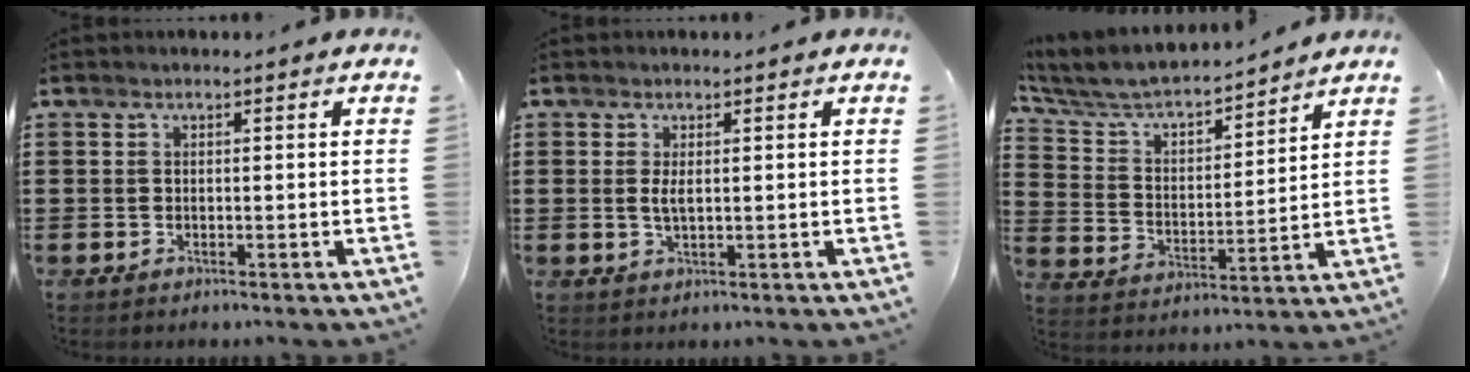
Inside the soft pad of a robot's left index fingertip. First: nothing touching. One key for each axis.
{"total": 2.1, "fx": 0.3, "fy": 0.6, "fz": 2.0, "tx": -0.047, "ty": -0.003, "tz": 0.002}
{"total": 5.6, "fx": 5.1, "fy": 1.2, "fz": 1.9, "tx": -0.062, "ty": -0.037, "tz": 0.081}